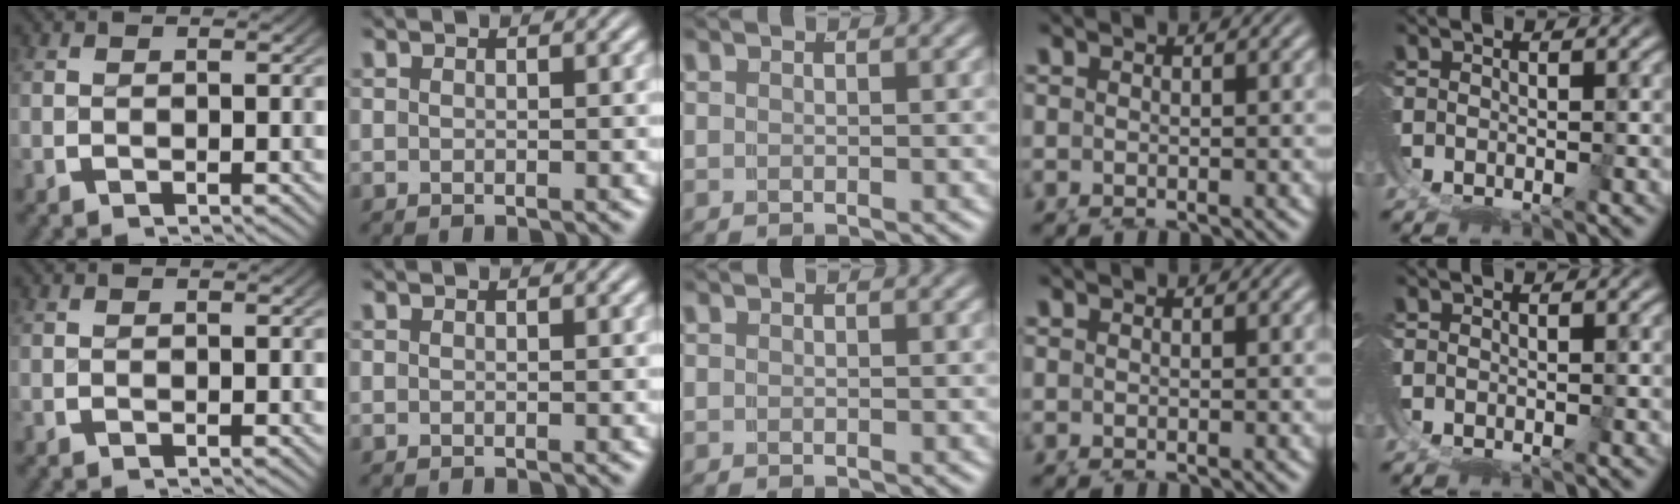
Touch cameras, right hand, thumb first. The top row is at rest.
{}